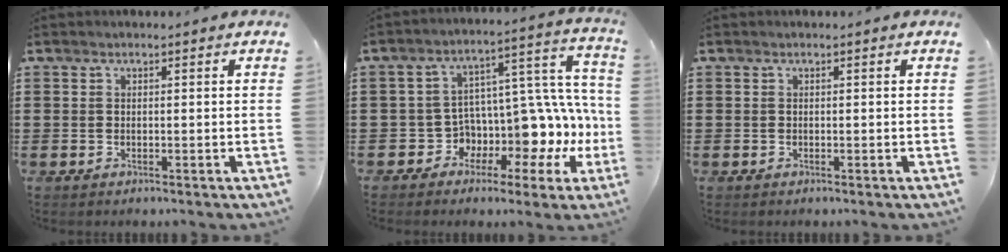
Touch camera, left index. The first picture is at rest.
{"total": 7.7, "force": [-0.3, 5.8, 5.1], "torque": [-0.100, -0.044, -0.001]}
{"total": 0.0}